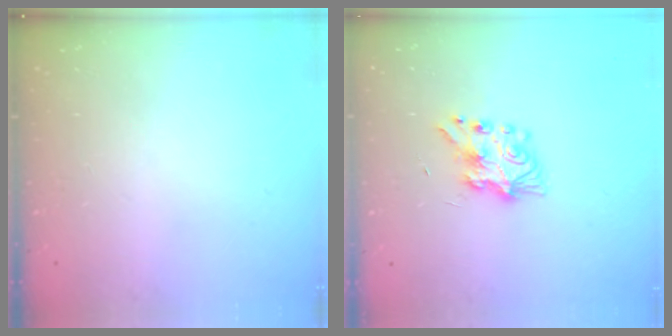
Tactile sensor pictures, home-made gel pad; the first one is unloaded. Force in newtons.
{"total": 7.6, "press": 7.6, "slide": 0.6}